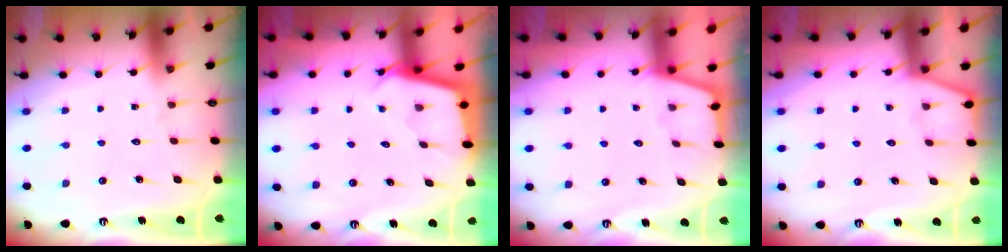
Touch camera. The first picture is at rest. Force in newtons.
{"total": 2.2, "press": 2.2, "slide": 0.2}
{"total": 1.2, "press": 1.1, "slide": 0.3}
{"total": 1.5, "press": 1.4, "slide": 0.2}